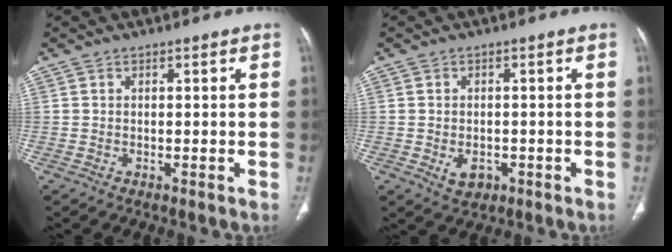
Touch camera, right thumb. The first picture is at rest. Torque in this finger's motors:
{"motor_torque": [-0.46, 0.48, -0.05, -0.09, 0.08]}